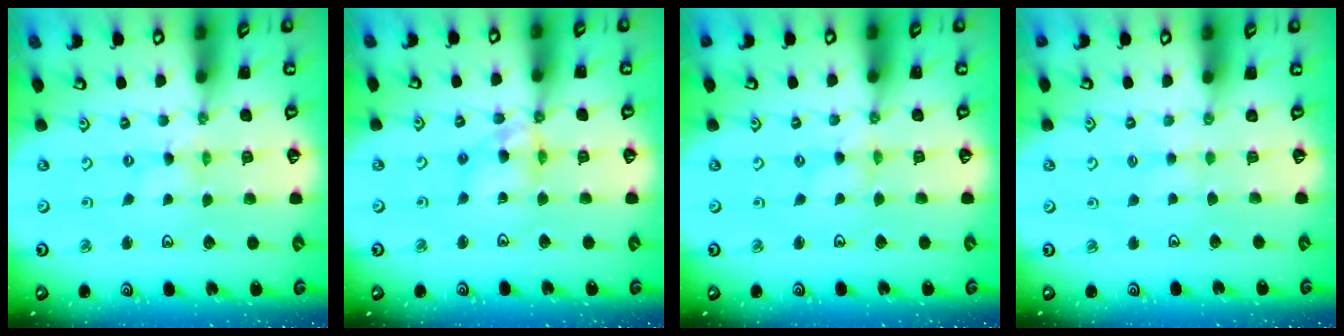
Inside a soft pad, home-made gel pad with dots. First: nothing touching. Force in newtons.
{"total": 10.4, "press": 10.3, "slide": 1.1}
{"total": 0.6, "press": 0.6, "slide": 0.2}
{"total": 1.9, "press": 1.8, "slide": 0.3}